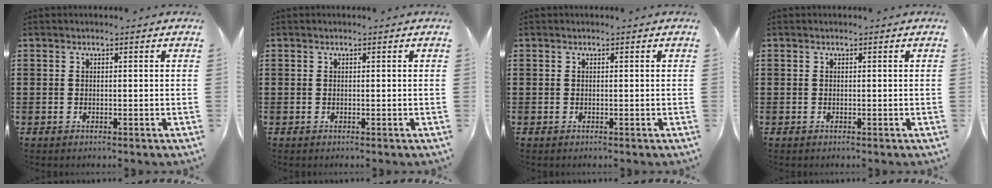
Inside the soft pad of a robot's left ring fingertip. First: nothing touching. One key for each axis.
{"total": 0.0}
{"total": 0.0}
{"total": 0.0}